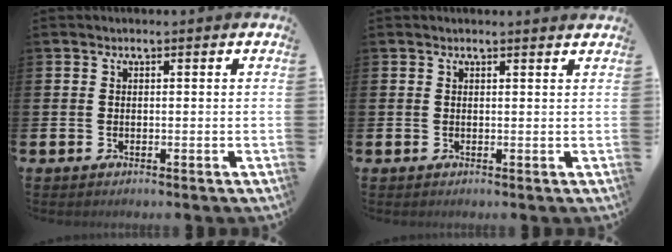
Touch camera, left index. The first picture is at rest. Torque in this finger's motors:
{"motor_torque": [0.24, -0.11, -0.12, -0.02]}